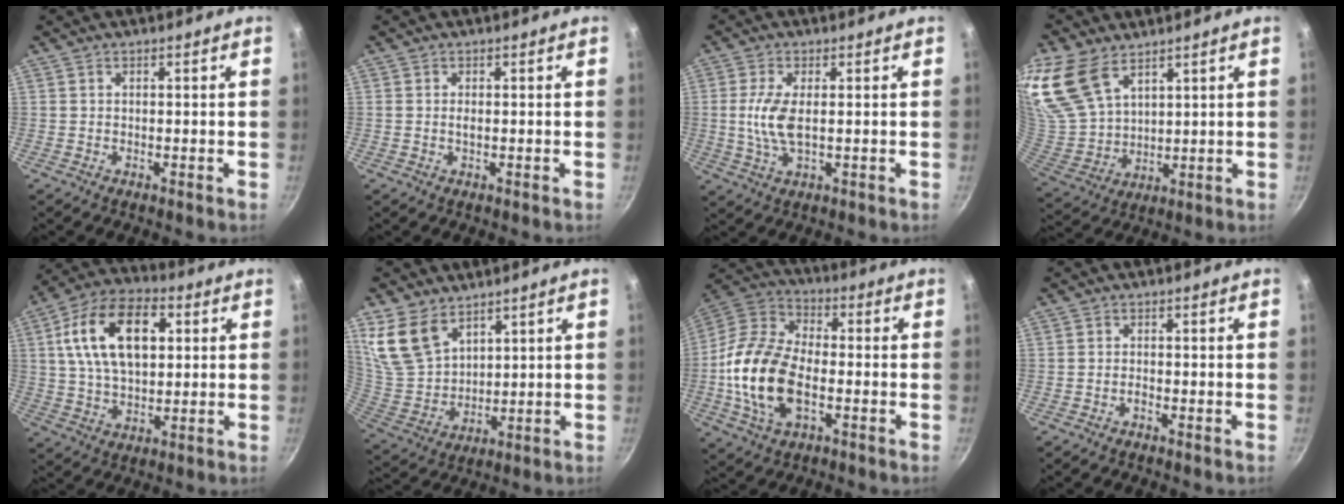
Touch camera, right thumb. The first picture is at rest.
{"total": 0.9, "force": [-0.1, 0.3, 0.9], "torque": [-0.019, 0.000, -0.002]}
{"total": 6.7, "force": [0.3, 2.6, 6.1], "torque": [-0.136, -0.001, 0.005]}
{"total": 16.3, "force": [9.6, 9.5, 9.1], "torque": [-0.194, -0.018, 0.209]}
{"total": 17.5, "force": [4.4, 10.2, 13.4], "torque": [-0.217, 0.008, 0.067]}
{"total": 11.6, "force": [7.4, 6.9, 5.6], "torque": [-0.092, -0.045, 0.162]}
{"total": 17.9, "force": [-3.1, 10.3, 14.3], "torque": [-0.267, 0.029, -0.074]}
{"total": 0.9, "force": [-0.6, 0.3, 0.5], "torque": [-0.010, 0.006, -0.014]}